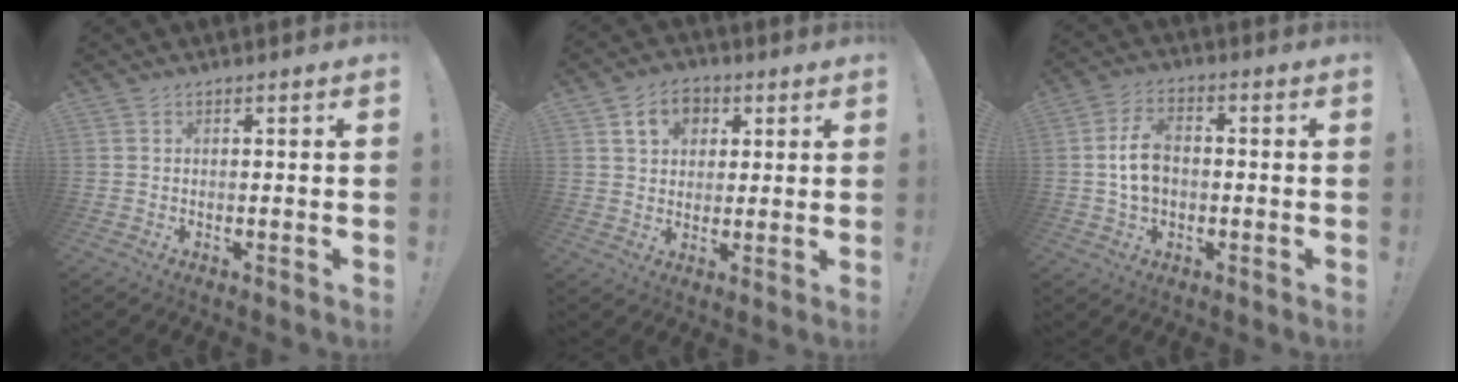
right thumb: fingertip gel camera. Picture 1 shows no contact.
{"total": 8.7, "force": [3.6, 6.7, 4.2], "torque": [-0.055, -0.004, 0.068]}
{"total": 8.6, "force": [-0.2, 6.0, 6.2], "torque": [-0.104, 0.008, -0.004]}